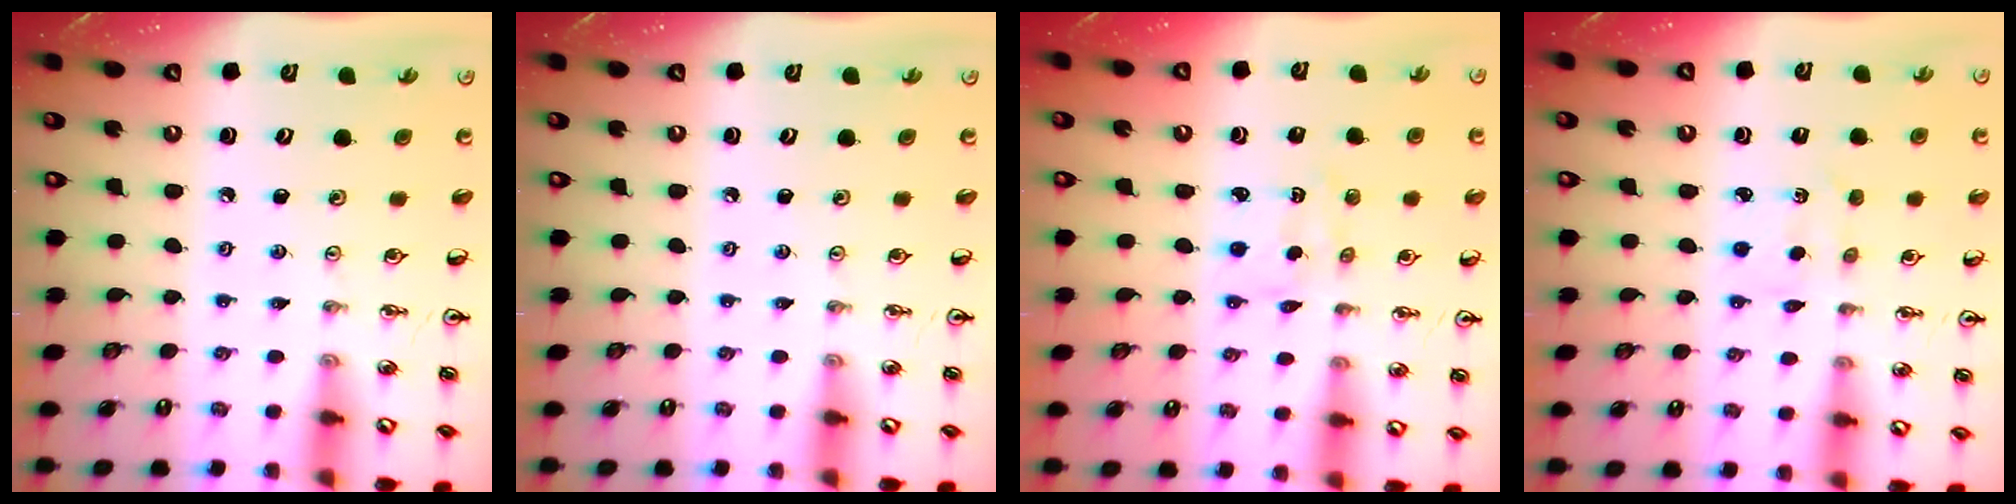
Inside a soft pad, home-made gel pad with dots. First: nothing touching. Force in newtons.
{"total": 0.0}
{"total": 2.8, "press": 2.8, "slide": 0.4}
{"total": 1.5, "press": 1.4, "slide": 0.4}